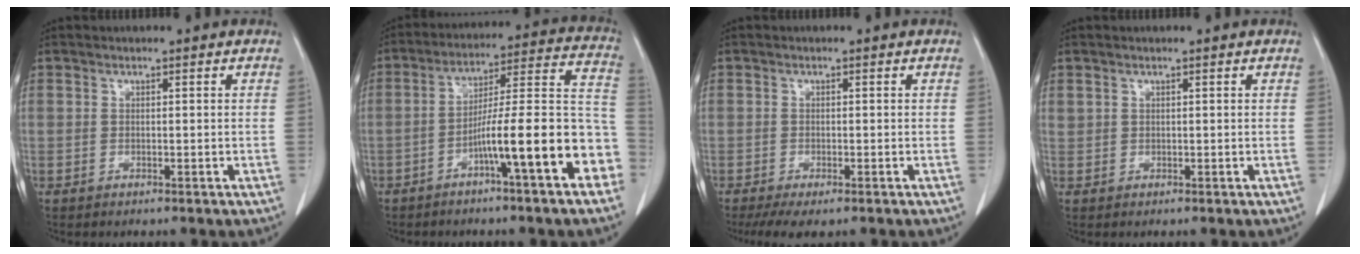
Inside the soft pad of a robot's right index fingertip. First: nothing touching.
{"total": 16.0, "force": [-6.6, 1.3, 14.5], "torque": [-0.196, 0.034, -0.099]}
{"total": 3.9, "force": [-2.7, 1.3, 2.5], "torque": [-0.046, -0.010, -0.042]}
{"total": 0.6, "force": [0.4, 0.4, 0.0], "torque": [0.005, 0.009, 0.008]}